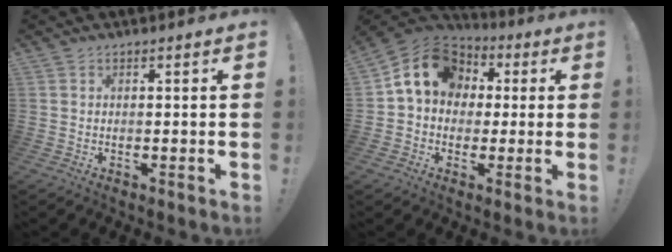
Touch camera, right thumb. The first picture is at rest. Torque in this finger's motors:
{"motor_torque": [1.48, 2.11, 0.68, -0.57, 0.05]}